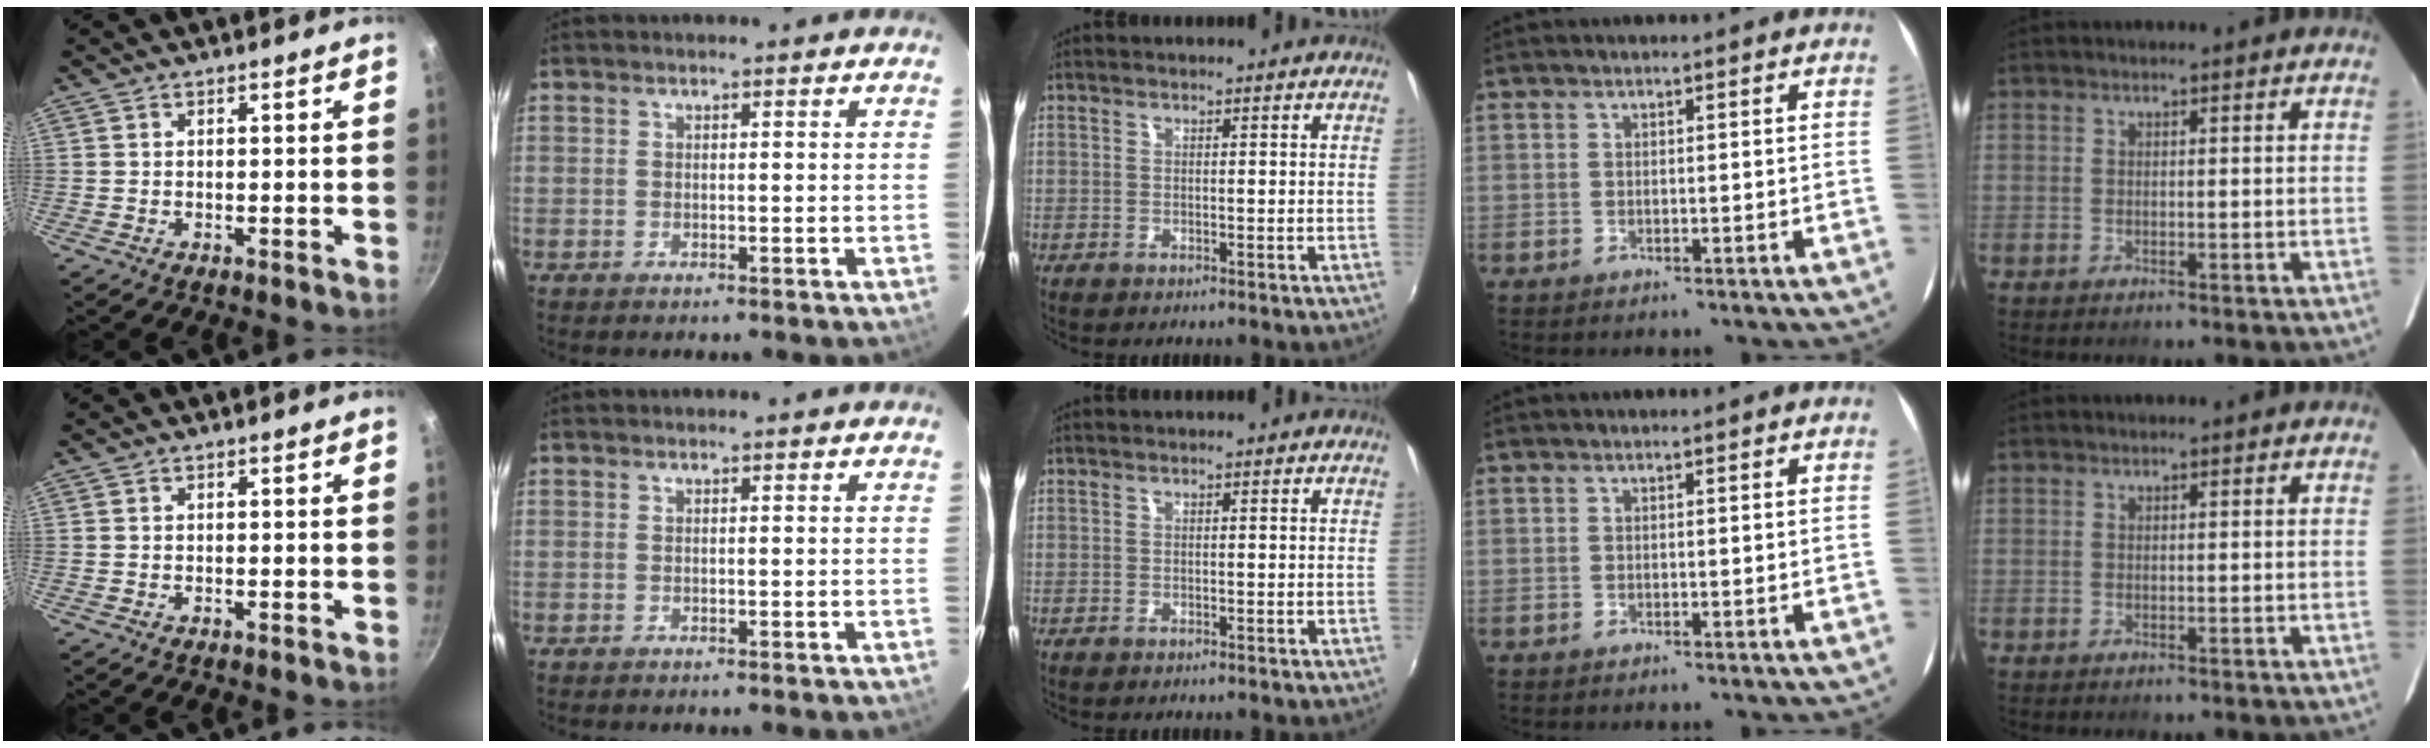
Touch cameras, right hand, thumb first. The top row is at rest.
{}